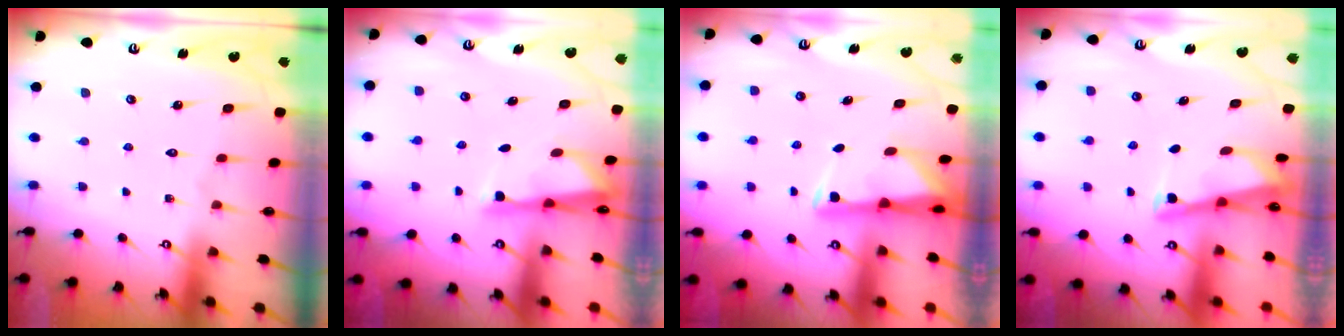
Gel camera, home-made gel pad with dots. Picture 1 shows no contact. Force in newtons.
{"total": 2.8, "press": 2.7, "slide": 0.4}
{"total": 3.0, "press": 2.9, "slide": 0.5}
{"total": 3.0, "press": 3.0, "slide": 0.3}